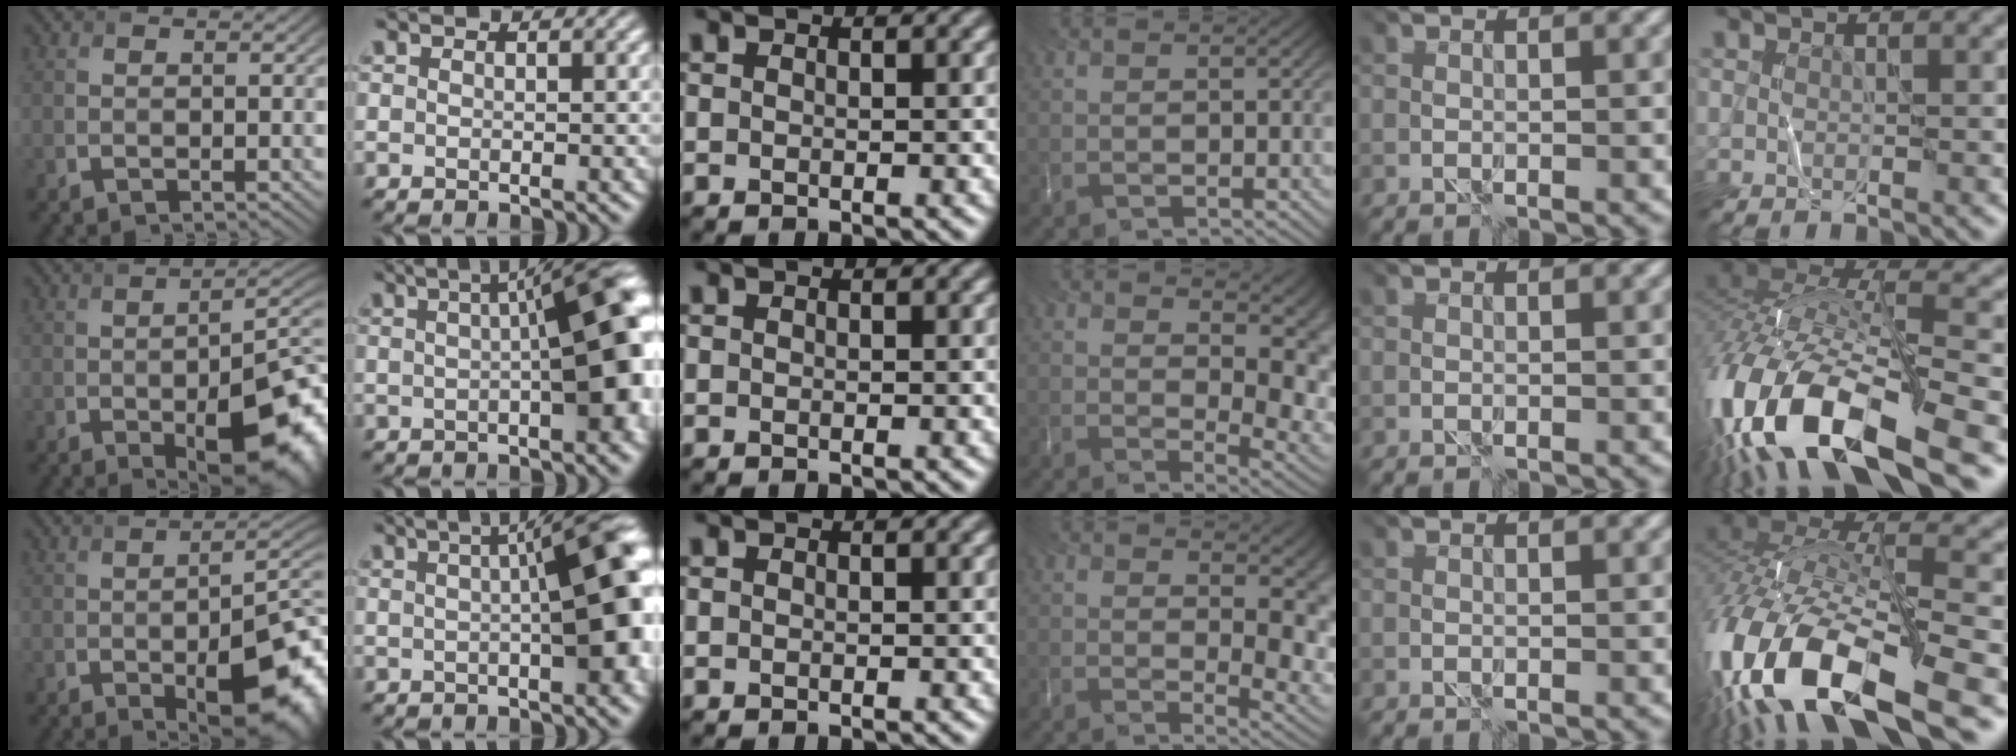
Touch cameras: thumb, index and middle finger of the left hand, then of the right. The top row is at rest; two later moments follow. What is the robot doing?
{"motion": "wrap", "object": "string"}